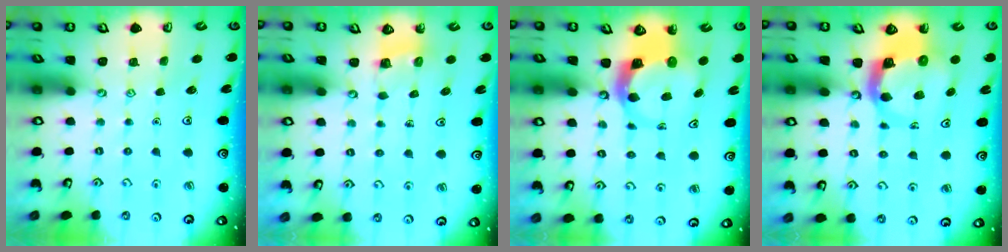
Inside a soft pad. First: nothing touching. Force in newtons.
{"total": 2.6, "press": 2.6, "slide": 0.3}
{"total": 5.6, "press": 5.5, "slide": 0.6}
{"total": 6.7, "press": 6.6, "slide": 1.0}